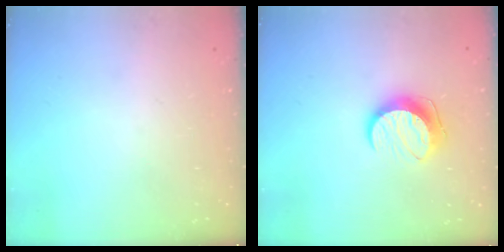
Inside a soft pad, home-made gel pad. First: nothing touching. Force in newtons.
{"total": 10.7, "press": 10.7, "slide": 0.5}